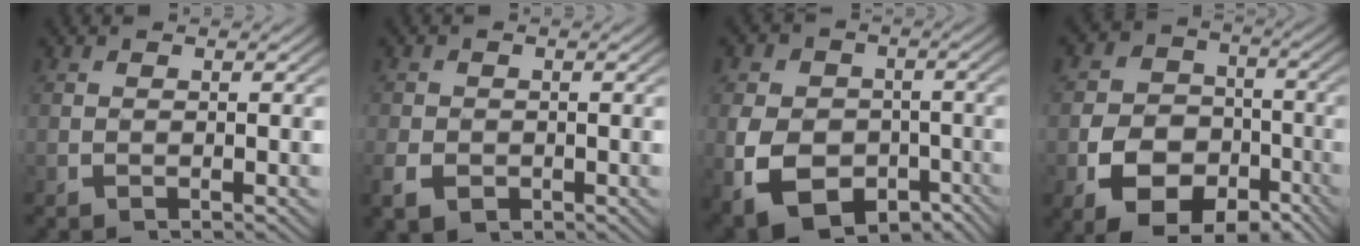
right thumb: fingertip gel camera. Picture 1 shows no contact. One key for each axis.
{"total": 2.4, "fx": -0.9, "fy": 1.8, "fz": 1.2, "tx": -0.023, "ty": -0.011, "tz": -0.011}
{"total": 12.2, "fx": -4.5, "fy": 9.3, "fz": 6.4, "tx": -0.134, "ty": -0.062, "tz": -0.050}
{"total": 11.3, "fx": -3.3, "fy": 9.1, "fz": 5.8, "tx": -0.104, "ty": -0.042, "tz": -0.048}